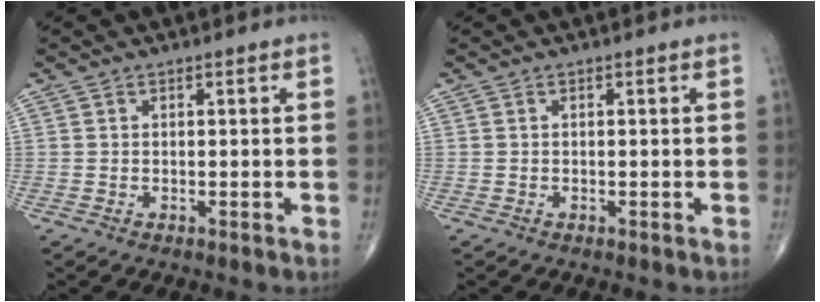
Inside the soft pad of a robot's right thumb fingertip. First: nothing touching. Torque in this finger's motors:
{"motor_torque": [0.00, 0.04, -0.01, -0.05, 0.02]}